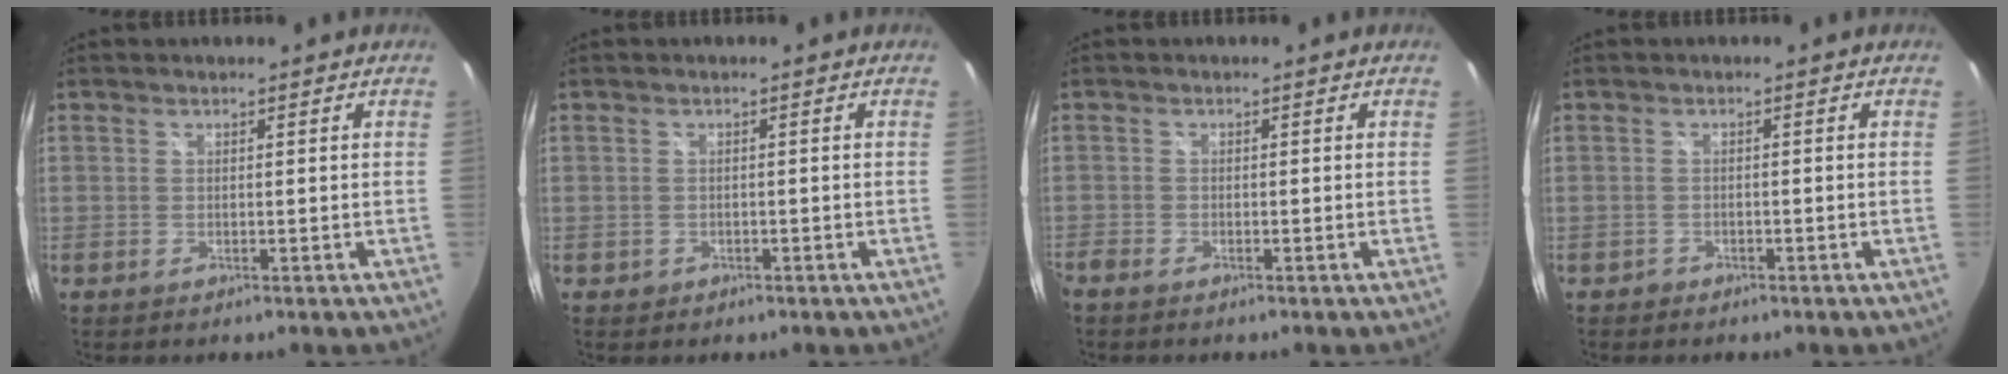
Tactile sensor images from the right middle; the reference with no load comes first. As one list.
[{"total": 1.2, "force": [-0.5, 1.0, 0.4], "torque": [-0.008, 0.000, -0.003]}, {"total": 1.4, "force": [-1.3, 0.4, 0.4], "torque": [-0.012, -0.006, -0.028]}, {"total": 1.2, "force": [-0.9, 0.8, 0.1], "torque": [-0.006, 0.003, -0.012]}]